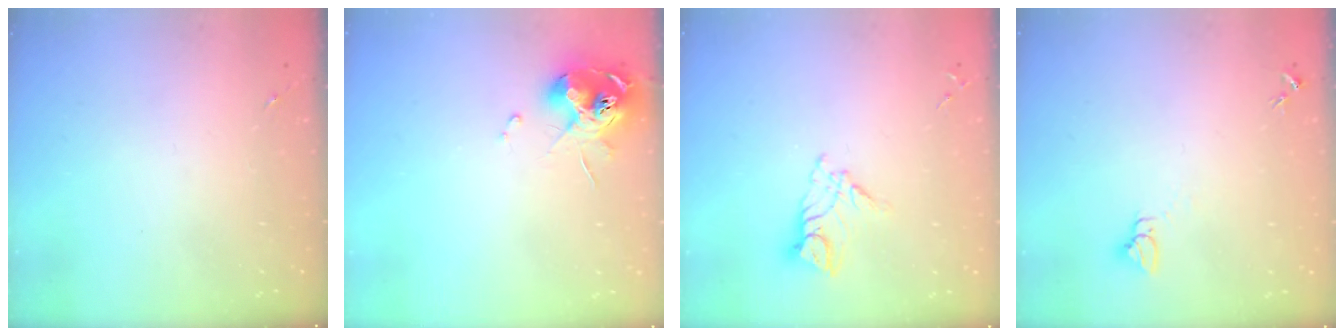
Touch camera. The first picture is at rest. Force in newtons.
{"total": 10.7, "press": 10.6, "slide": 0.9}
{"total": 9.7, "press": 9.6, "slide": 0.9}
{"total": 3.0, "press": 3.0, "slide": 0.1}